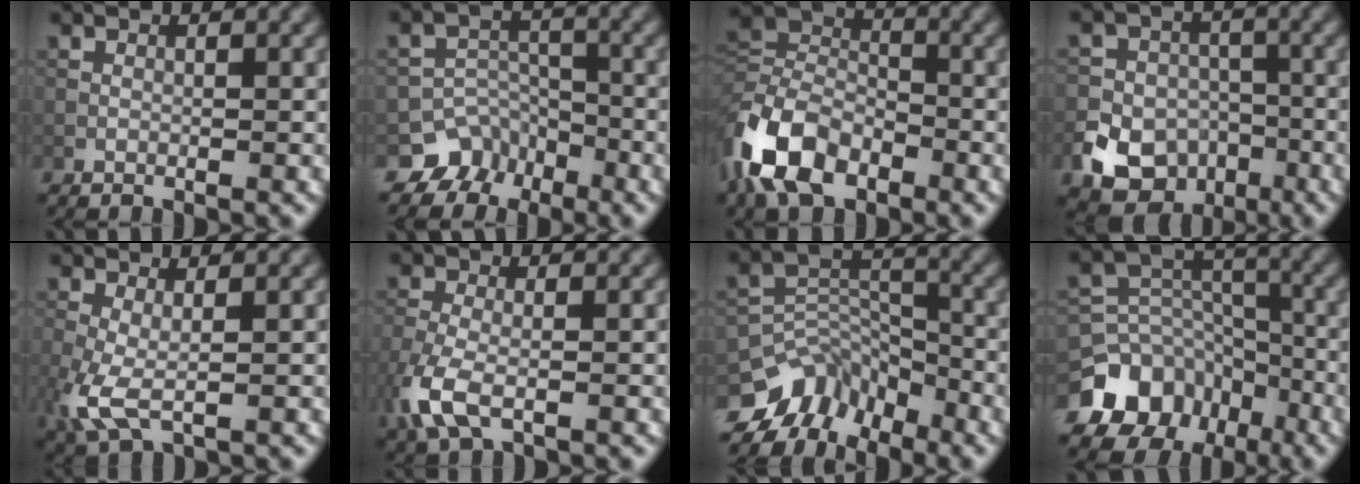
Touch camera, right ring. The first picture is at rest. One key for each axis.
{"total": 5.3, "fx": -3.9, "fy": 3.6, "fz": 0.5, "tx": 0.010, "ty": -0.004, "tz": -0.054}
{"total": 10.0, "fx": -5.1, "fy": 6.2, "fz": 5.9, "tx": -0.131, "ty": -0.010, "tz": -0.116}
{"total": 11.2, "fx": -5.6, "fy": 9.2, "fz": 3.0, "tx": -0.041, "ty": -0.033, "tz": -0.110}
{"total": 3.7, "fx": -0.7, "fy": 1.5, "fz": 3.3, "tx": -0.093, "ty": -0.007, "tz": -0.017}
{"total": 4.7, "fx": -2.0, "fy": 2.1, "fz": 3.6, "tx": -0.098, "ty": -0.009, "tz": -0.048}
{"total": 8.3, "fx": -6.3, "fy": 4.8, "fz": 2.4, "tx": -0.024, "ty": 0.014, "tz": -0.109}
{"total": 12.6, "fx": -8.1, "fy": 9.1, "fz": 3.0, "tx": -0.069, "ty": -0.004, "tz": -0.133}